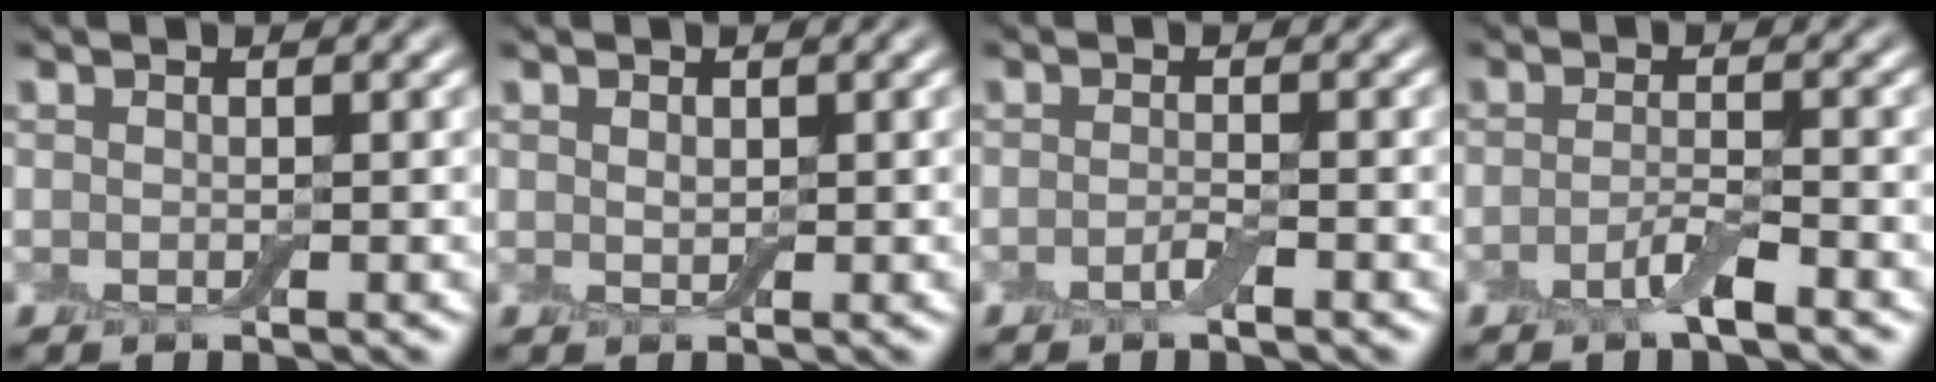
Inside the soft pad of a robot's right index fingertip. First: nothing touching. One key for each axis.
{"total": 0.6, "fx": 0.4, "fy": 0.3, "fz": 0.4, "tx": -0.010, "ty": -0.001, "tz": 0.008}
{"total": 1.1, "fx": -0.7, "fy": 0.2, "fz": 0.9, "tx": -0.019, "ty": 0.000, "tz": -0.014}
{"total": 2.2, "fx": -1.3, "fy": 0.4, "fz": 1.8, "tx": -0.034, "ty": 0.004, "tz": -0.031}